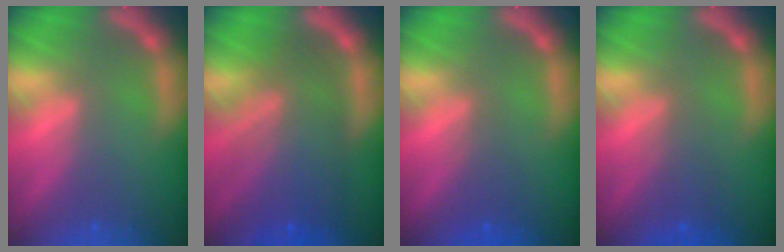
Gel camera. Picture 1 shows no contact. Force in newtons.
{"total": 9.1}
{"total": 2.0}
{"total": 2.5}